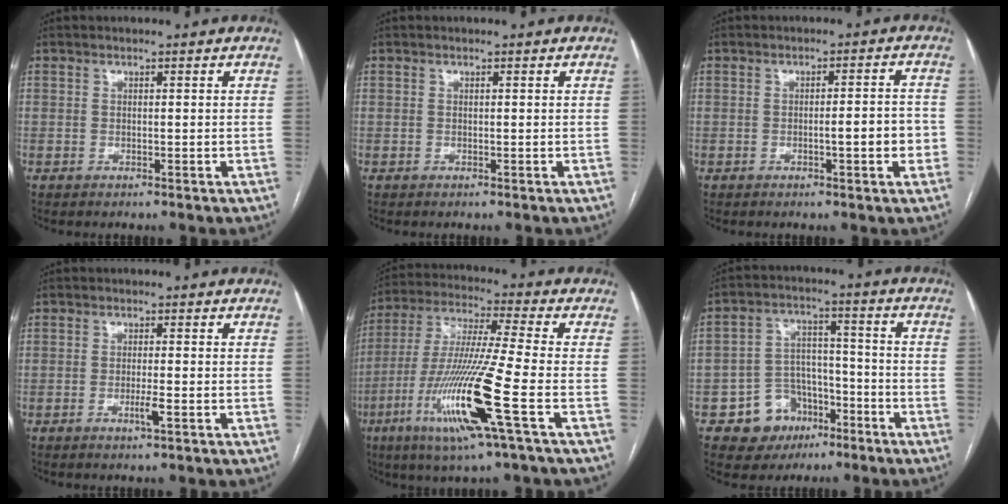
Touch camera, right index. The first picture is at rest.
{"total": 0.0}
{"total": 4.6, "force": [-1.2, 0.7, 4.4], "torque": [-0.061, 0.009, -0.012]}
{"total": 2.0, "force": [-0.8, -0.1, 1.8], "torque": [-0.037, -0.004, -0.015]}
{"total": 17.2, "force": [-6.4, -0.8, 16.0], "torque": [-0.337, -0.026, -0.125]}
{"total": 9.0, "force": [-4.7, 7.2, 2.6], "torque": [-0.034, 0.021, -0.069]}